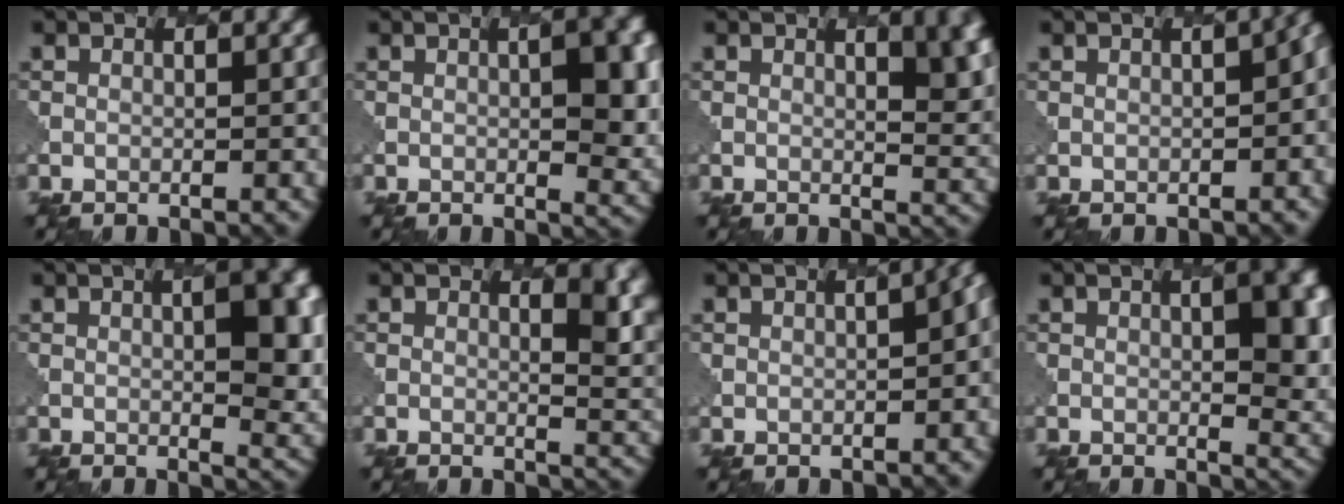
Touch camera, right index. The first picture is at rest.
{"total": 6.0, "force": [0.8, 1.8, 5.7], "torque": [-0.070, -0.003, 0.014]}
{"total": 7.6, "force": [2.6, 3.7, 6.1], "torque": [-0.031, 0.001, 0.035]}
{"total": 4.9, "force": [-0.6, 2.4, 4.2], "torque": [-0.032, 0.000, 0.004]}
{"total": 8.0, "force": [1.2, 2.7, 7.4], "torque": [-0.082, 0.000, 0.019]}
{"total": 5.6, "force": [2.2, 2.7, 4.4], "torque": [-0.026, -0.002, 0.029]}
{"total": 6.7, "force": [-0.5, 3.1, 5.9], "torque": [-0.019, 0.008, -0.004]}
{"total": 7.8, "force": [1.4, 2.8, 7.1], "torque": [-0.072, 0.000, 0.020]}